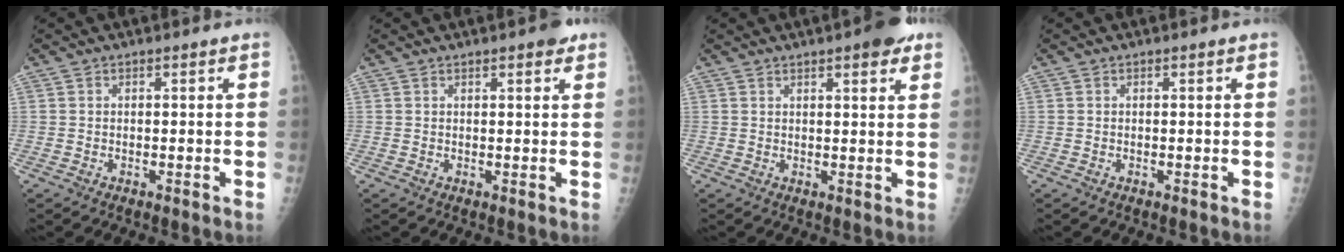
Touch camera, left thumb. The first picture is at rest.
{"total": 2.8, "force": [1.8, 0.9, 2.0], "torque": [-0.021, -0.005, 0.021]}
{"total": 6.0, "force": [3.7, 1.6, 4.5], "torque": [-0.048, -0.011, 0.044]}
{"total": 0.0}